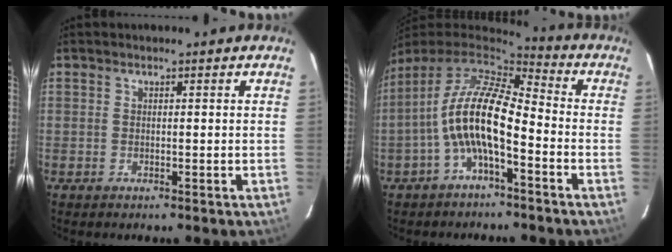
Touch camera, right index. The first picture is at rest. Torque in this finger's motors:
{"motor_torque": [1.95, -0.19, 1.05, 0.21]}